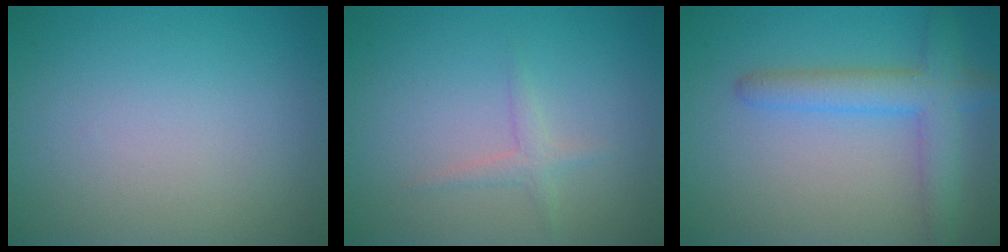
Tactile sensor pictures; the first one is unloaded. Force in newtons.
{"total": 1.3, "press": 1.3, "slide": 0.1}
{"total": 4.4, "press": 4.4, "slide": 0.3}